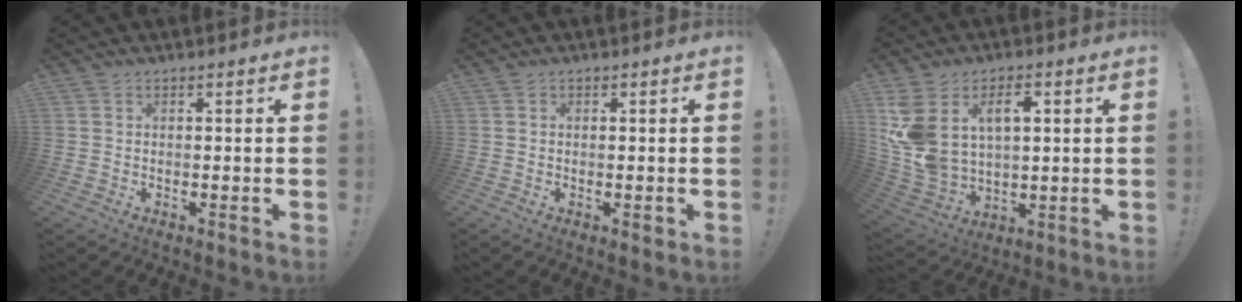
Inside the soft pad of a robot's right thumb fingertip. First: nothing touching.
{"total": 0.9, "force": [0.1, 0.6, 0.7], "torque": [-0.004, 0.000, 0.001]}
{"total": 15.3, "force": [5.4, 9.8, 10.4], "torque": [-0.223, -0.020, 0.099]}